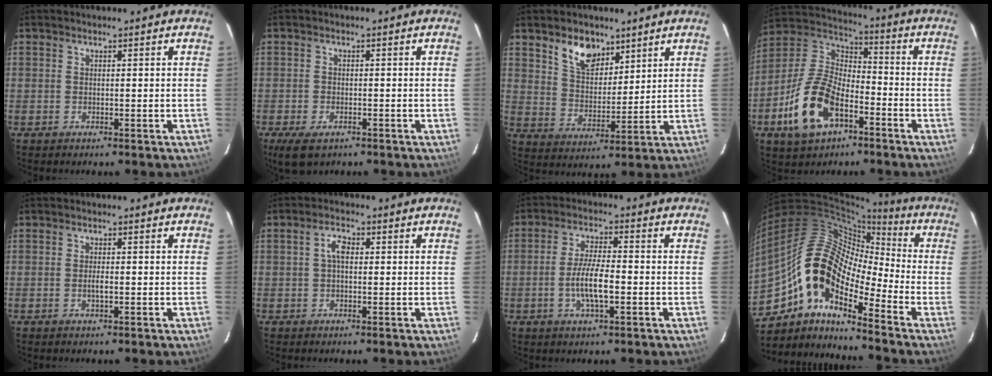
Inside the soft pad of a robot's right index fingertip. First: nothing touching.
{"total": 5.6, "force": [-3.4, 2.9, 3.4], "torque": [-0.082, -0.018, -0.060]}
{"total": 8.8, "force": [5.7, 5.1, 4.3], "torque": [-0.071, 0.010, 0.110]}
{"total": 16.8, "force": [-7.6, 9.3, 11.8], "torque": [-0.257, 0.004, -0.138]}
{"total": 1.5, "force": [-0.4, 0.4, 1.4], "torque": [-0.027, -0.002, -0.008]}
{"total": 3.0, "force": [0.3, 1.7, 2.5], "torque": [-0.049, 0.012, 0.005]}
{"total": 7.4, "force": [-2.0, 1.8, 6.8], "torque": [-0.134, -0.001, -0.039]}
{"total": 15.0, "force": [-7.7, 6.4, 11.1], "torque": [-0.180, 0.007, -0.164]}